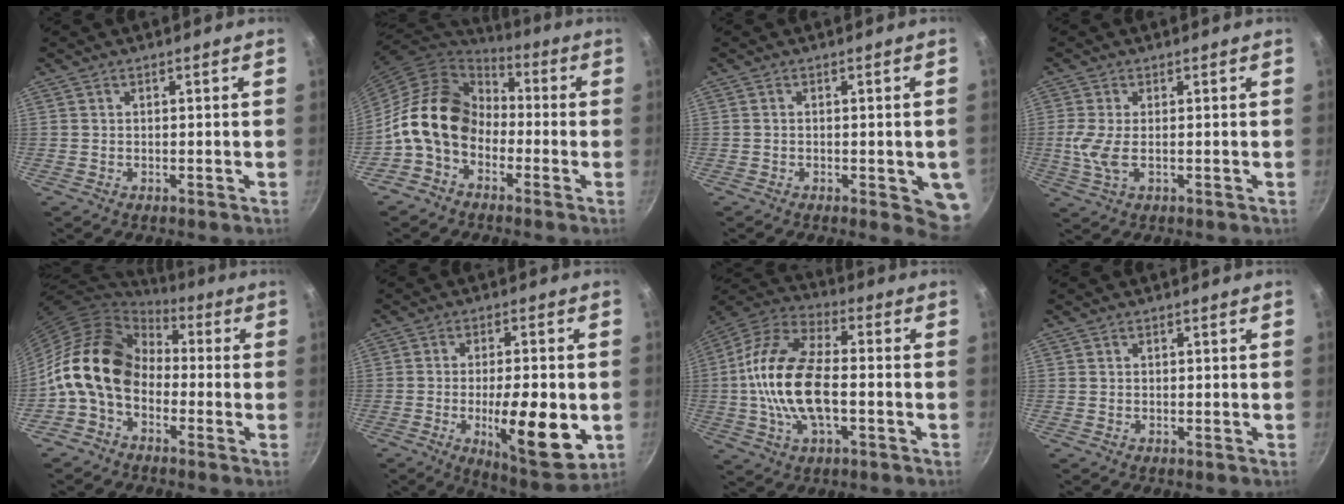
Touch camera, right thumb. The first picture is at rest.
{"total": 14.9, "force": [-3.2, 11.3, 9.2], "torque": [-0.130, 0.052, -0.086]}
{"total": 6.8, "force": [-1.5, 2.7, 6.1], "torque": [-0.047, 0.002, -0.016]}
{"total": 4.7, "force": [-0.1, 2.0, 4.3], "torque": [-0.103, -0.004, -0.004]}
{"total": 15.5, "force": [-1.7, 11.4, 10.4], "torque": [-0.162, 0.041, -0.055]}
{"total": 15.7, "force": [-3.4, 5.0, 14.5], "torque": [-0.204, -0.004, -0.046]}
{"total": 18.2, "force": [-2.0, 9.3, 15.6], "torque": [-0.291, 0.037, -0.054]}
{"total": 0.0}